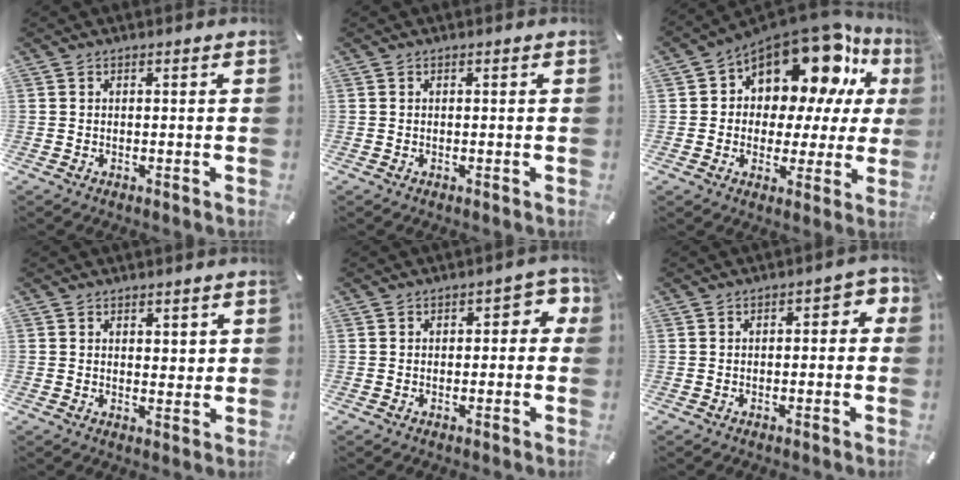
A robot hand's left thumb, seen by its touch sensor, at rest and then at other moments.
{"total": 0.0}
{"total": 15.6, "force": [10.7, 7.9, 8.2], "torque": [-0.129, -0.093, 0.182]}
{"total": 2.2, "force": [1.6, 1.4, 0.3], "torque": [0.009, -0.009, 0.027]}
{"total": 4.4, "force": [0.5, 2.9, 3.3], "torque": [-0.034, 0.000, 0.000]}
{"total": 3.2, "force": [-0.8, 1.8, 2.5], "torque": [-0.031, 0.009, -0.020]}